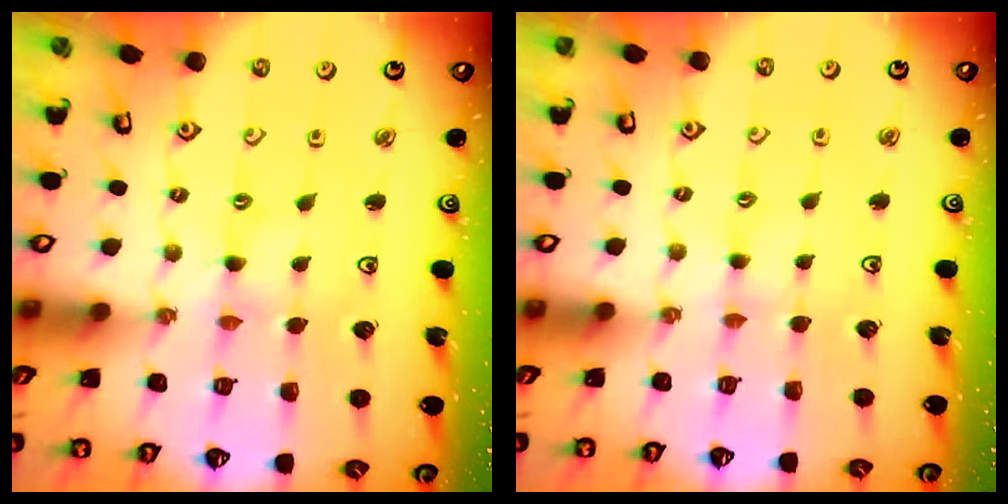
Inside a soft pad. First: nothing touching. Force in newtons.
{"total": 2.5, "press": 2.5, "slide": 0.3}